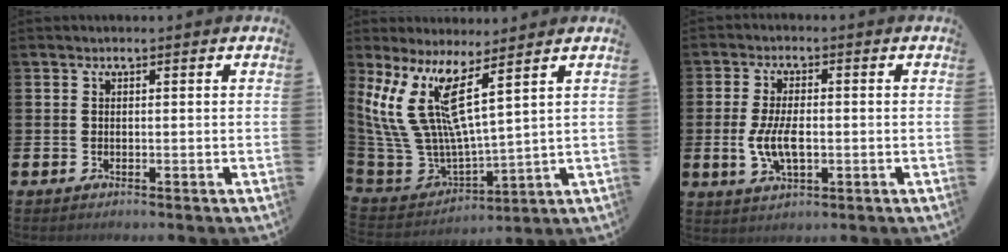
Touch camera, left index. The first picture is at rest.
{"total": 10.4, "force": [7.7, 1.5, 6.9], "torque": [-0.179, -0.071, 0.128]}
{"total": 5.6, "force": [-0.6, 2.7, 4.9], "torque": [-0.101, 0.002, -0.012]}